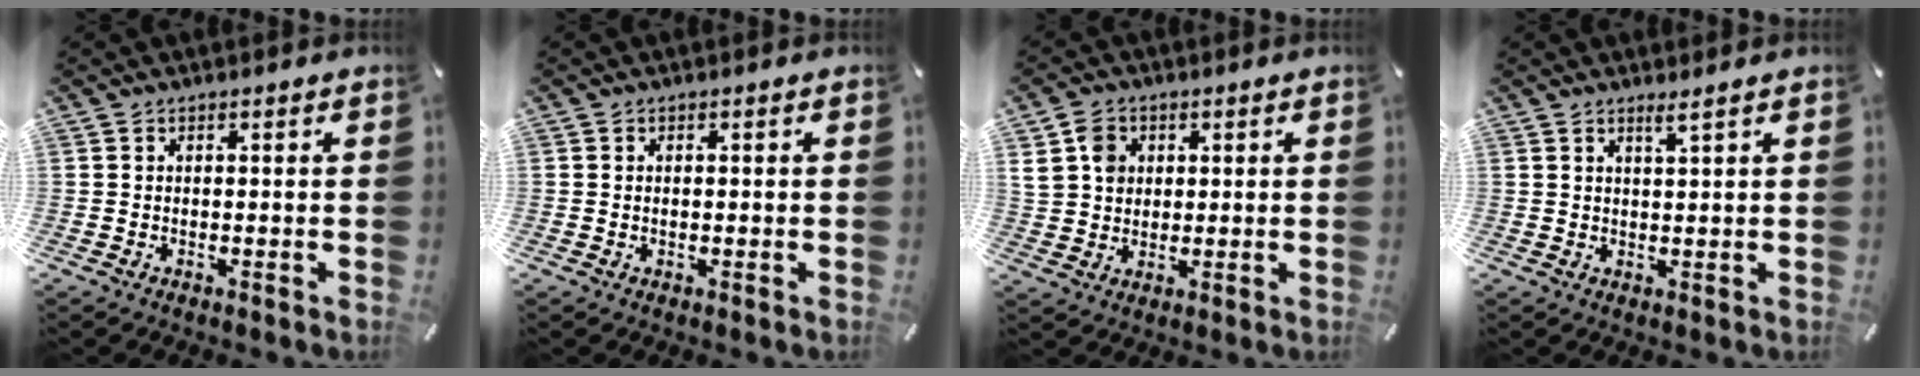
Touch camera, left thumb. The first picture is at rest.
{"total": 0.9, "force": [-0.1, 0.5, 0.7], "torque": [-0.014, 0.001, -0.002]}
{"total": 6.4, "force": [1.7, 5.6, 2.6], "torque": [-0.063, 0.010, 0.033]}
{"total": 2.2, "force": [1.7, -0.1, 1.4], "torque": [-0.030, -0.003, 0.031]}